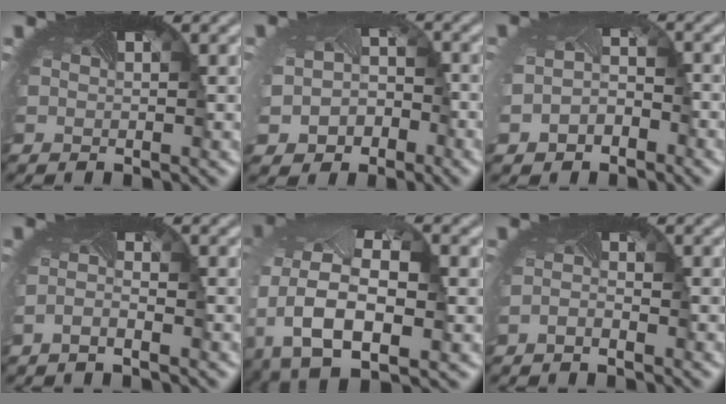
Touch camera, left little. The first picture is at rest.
{"total": 5.0, "force": [-2.3, 4.0, 2.1], "torque": [-0.048, -0.029, -0.026]}
{"total": 3.4, "force": [-2.0, 2.4, 1.4], "torque": [-0.048, -0.018, -0.037]}
{"total": 1.0, "force": [-0.9, -0.4, 0.4], "torque": [-0.025, -0.007, -0.023]}
{"total": 10.6, "force": [-2.8, 6.3, 8.2], "torque": [-0.193, -0.019, -0.043]}
{"total": 0.9, "force": [-0.7, -0.4, -0.1], "torque": [-0.014, -0.006, -0.017]}